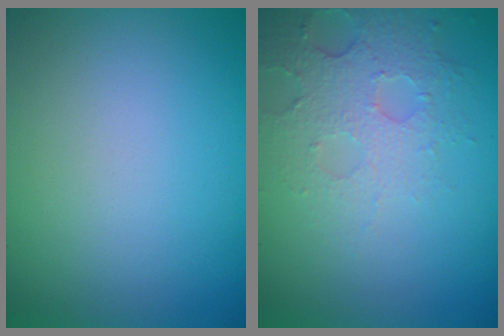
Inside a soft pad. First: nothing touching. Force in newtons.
{"total": 3.9, "press": 3.0, "slide": 2.5}